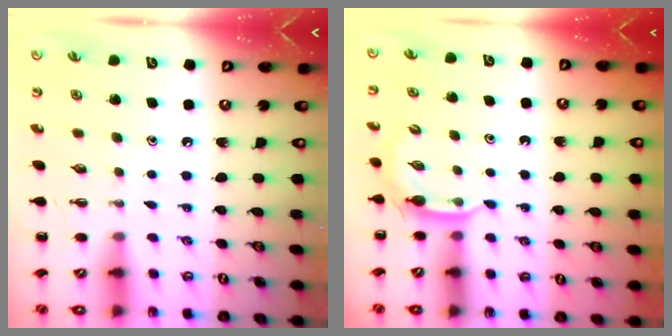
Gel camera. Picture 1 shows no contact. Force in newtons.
{"total": 2.9, "press": 2.8, "slide": 0.7}